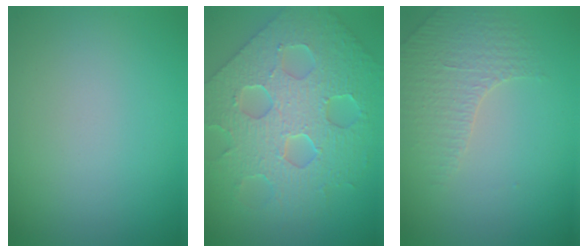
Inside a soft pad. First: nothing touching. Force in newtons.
{"total": 7.7, "press": 6.5, "slide": 4.0}
{"total": 1.8, "press": 1.6, "slide": 0.8}